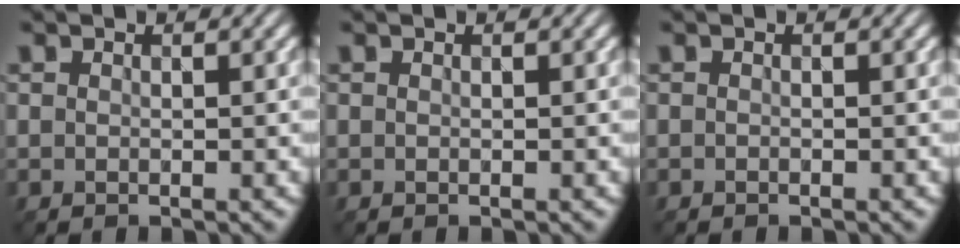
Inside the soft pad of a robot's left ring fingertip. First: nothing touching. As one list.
[{"total": 0.0}, {"total": 0.0}]